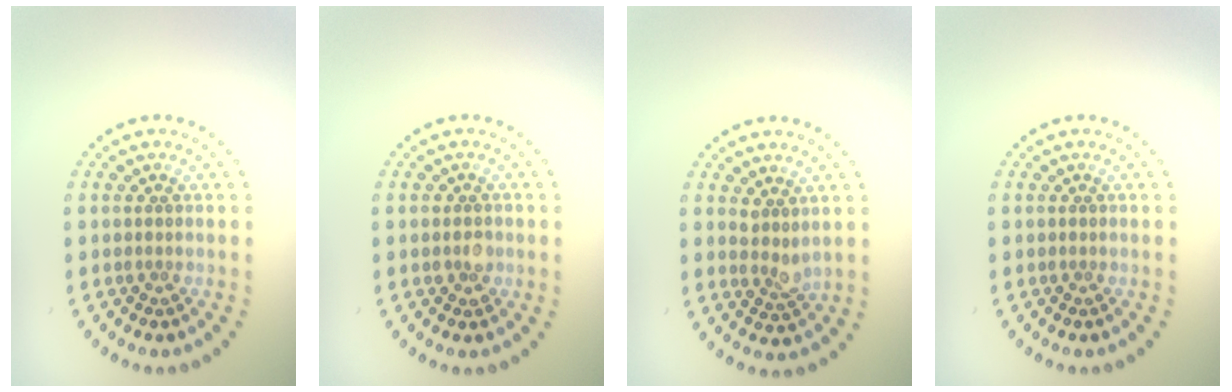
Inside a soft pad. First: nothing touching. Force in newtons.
{"total": 1.5, "press": 1.4, "slide": 0.7}
{"total": 1.9, "press": 1.5, "slide": 1.1}
{"total": 0.0}